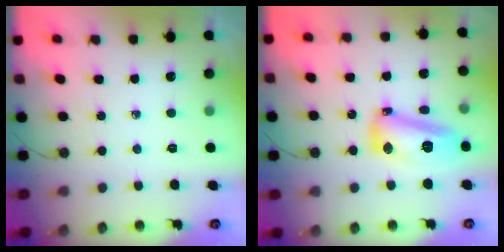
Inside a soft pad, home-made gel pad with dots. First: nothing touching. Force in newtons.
{"total": 14.0, "press": 13.9, "slide": 1.6}